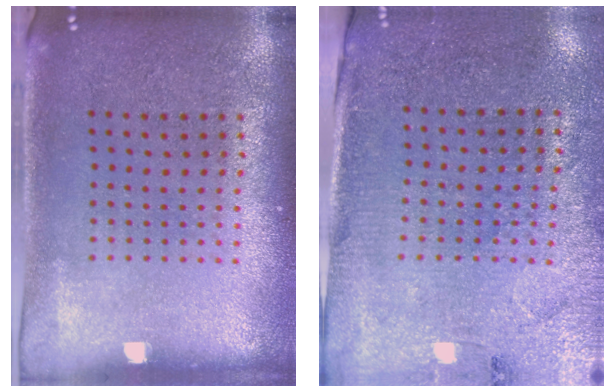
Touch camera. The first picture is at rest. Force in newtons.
{"total": 2.8, "press": 2.6, "slide": 1.1}